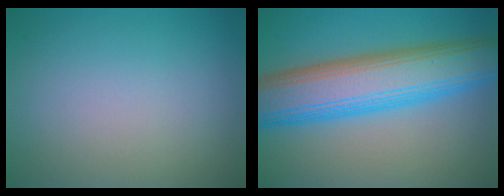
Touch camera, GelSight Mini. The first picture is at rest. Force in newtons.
{"total": 10.5, "press": 10.5, "slide": 0.2}